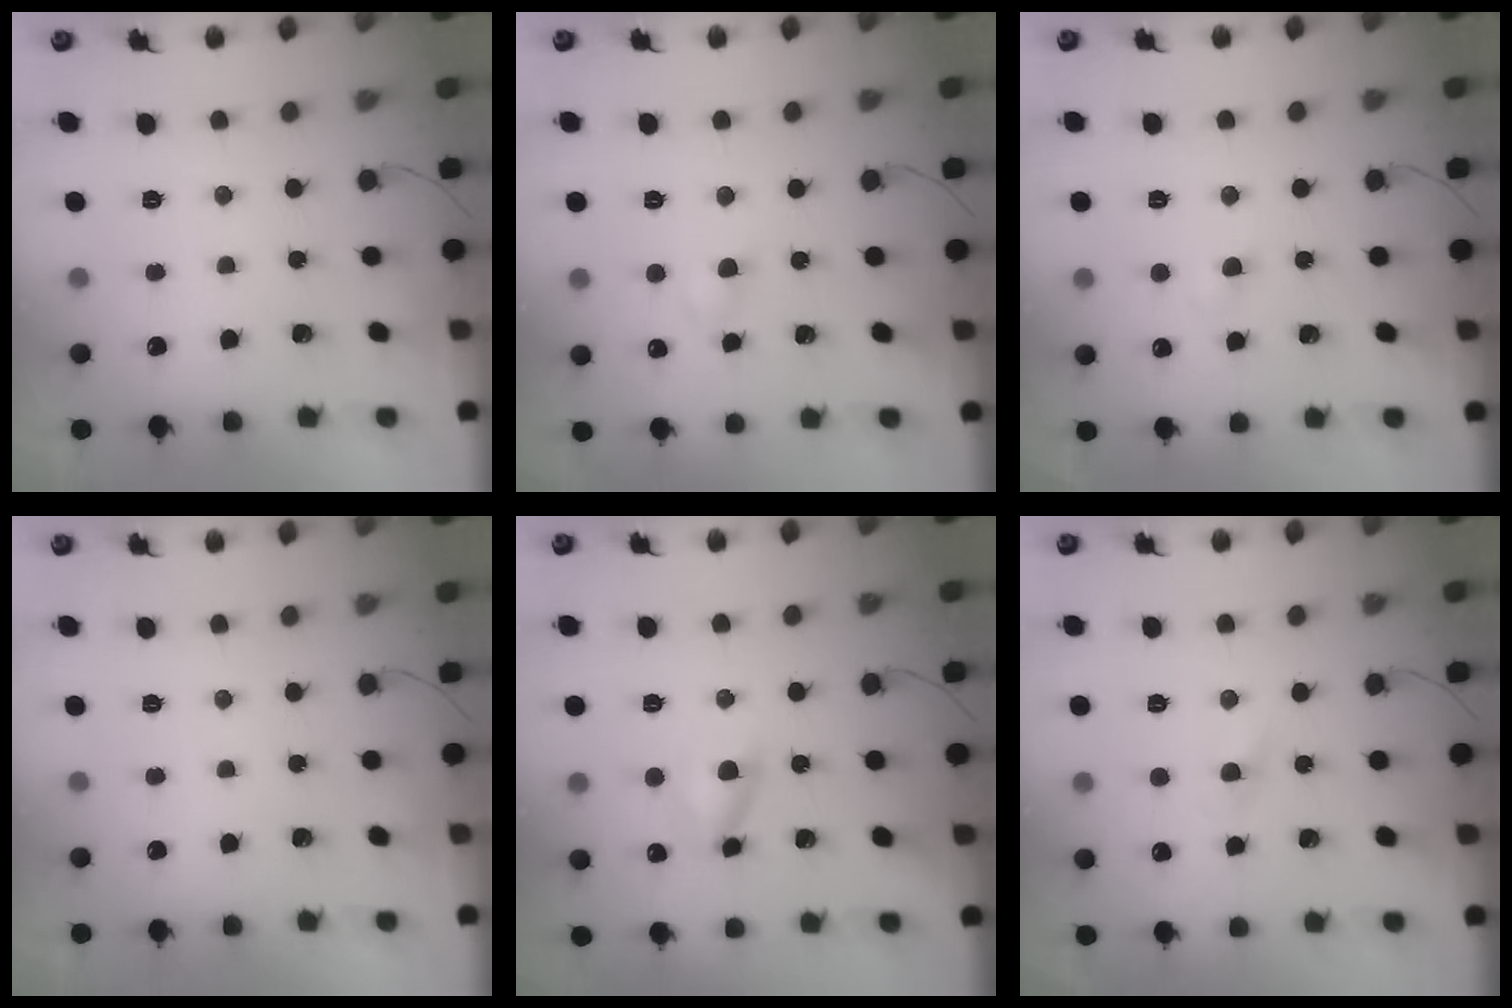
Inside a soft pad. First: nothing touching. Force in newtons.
{"total": 3.3, "press": 3.0, "slide": 1.4}
{"total": 2.4, "press": 2.3, "slide": 0.8}
{"total": 0.0}
{"total": 6.8, "press": 6.8, "slide": 0.4}
{"total": 1.4, "press": 1.1, "slide": 0.8}